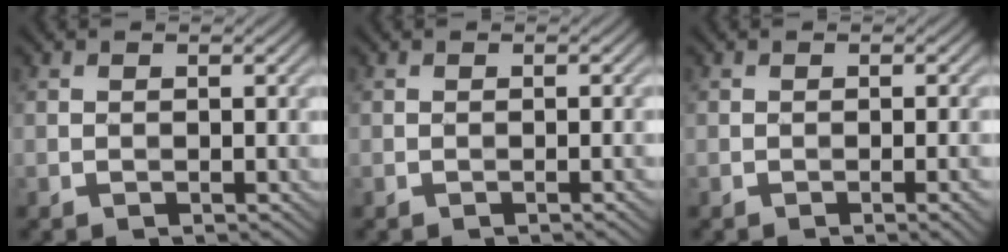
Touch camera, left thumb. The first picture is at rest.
{"total": 0.8, "force": [-0.3, 0.0, 0.7], "torque": [-0.011, 0.002, -0.007]}
{"total": 2.3, "force": [-0.8, 0.4, 2.1], "torque": [-0.029, 0.003, -0.015]}